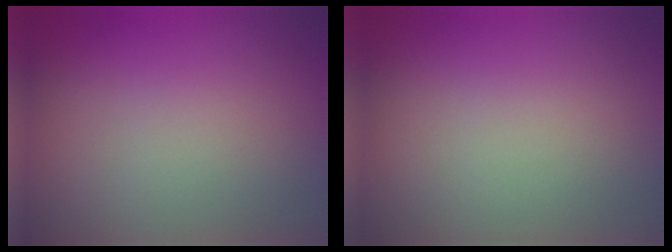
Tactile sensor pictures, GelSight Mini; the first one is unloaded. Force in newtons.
{"total": 0.0}